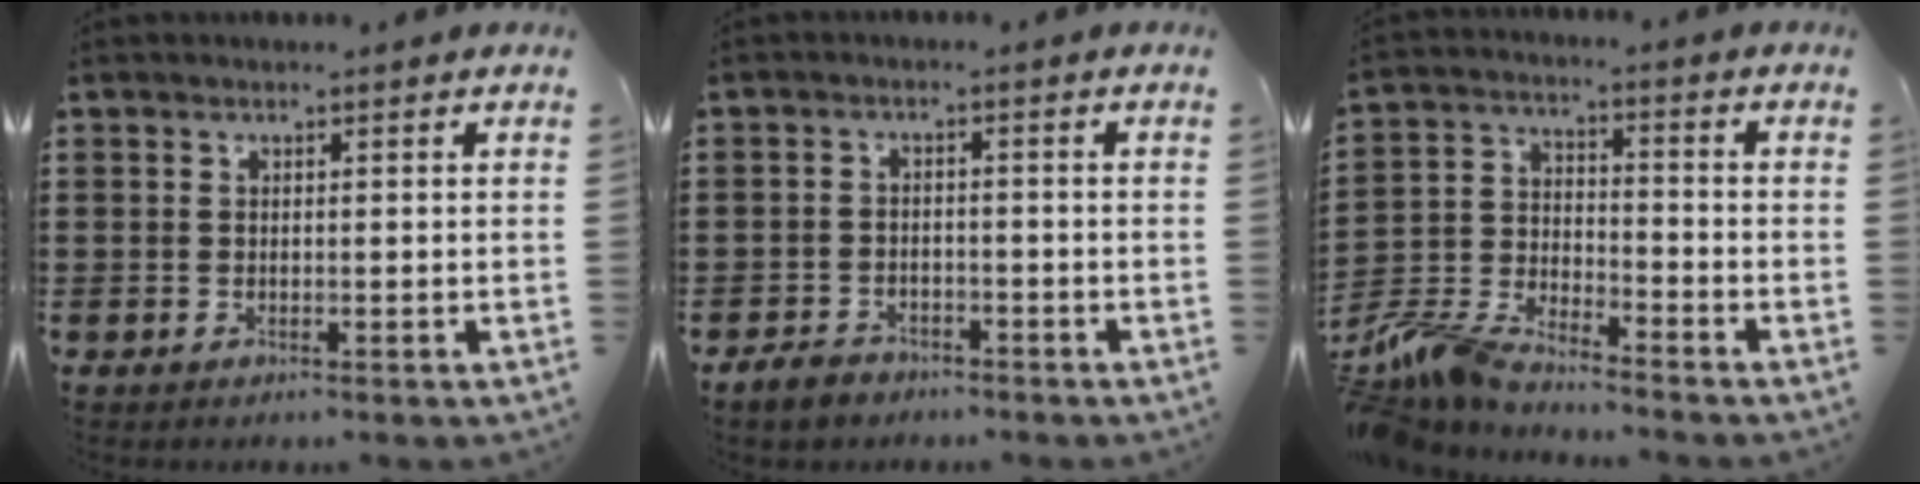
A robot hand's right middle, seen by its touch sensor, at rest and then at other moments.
{"total": 2.7, "force": [-2.4, 1.0, 0.5], "torque": [-0.023, 0.001, -0.052]}
{"total": 7.9, "force": [-7.5, 0.8, 2.2], "torque": [-0.068, 0.000, -0.156]}